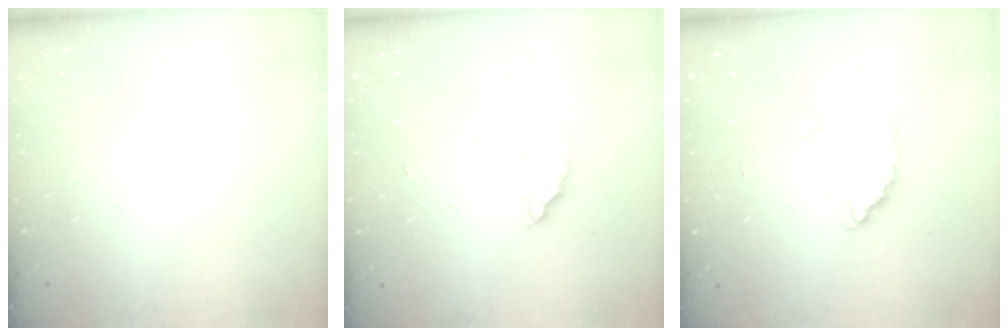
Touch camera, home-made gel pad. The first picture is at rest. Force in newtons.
{"total": 2.1, "press": 2.1, "slide": 0.1}
{"total": 2.4, "press": 2.4, "slide": 0.1}